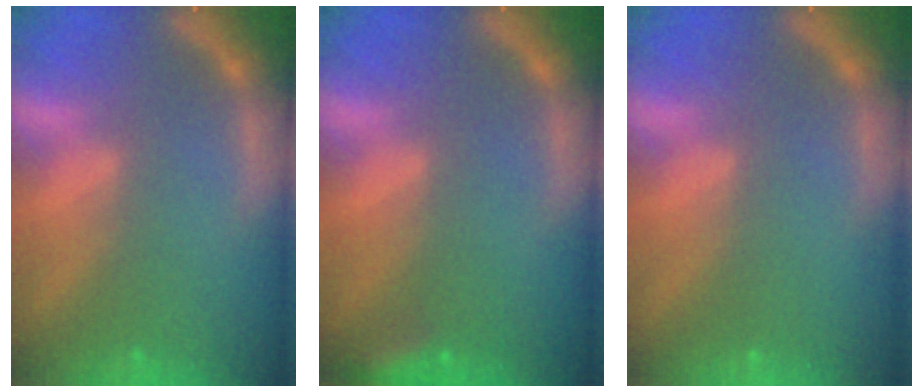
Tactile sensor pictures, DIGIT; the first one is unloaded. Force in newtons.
{"total": 2.9}
{"total": 0.0}